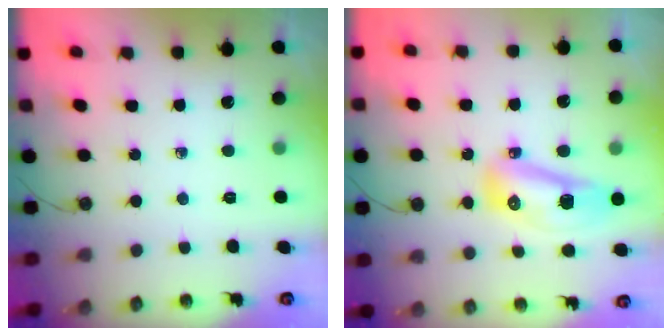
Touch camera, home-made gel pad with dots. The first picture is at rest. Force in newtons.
{"total": 12.2, "press": 12.1, "slide": 1.5}